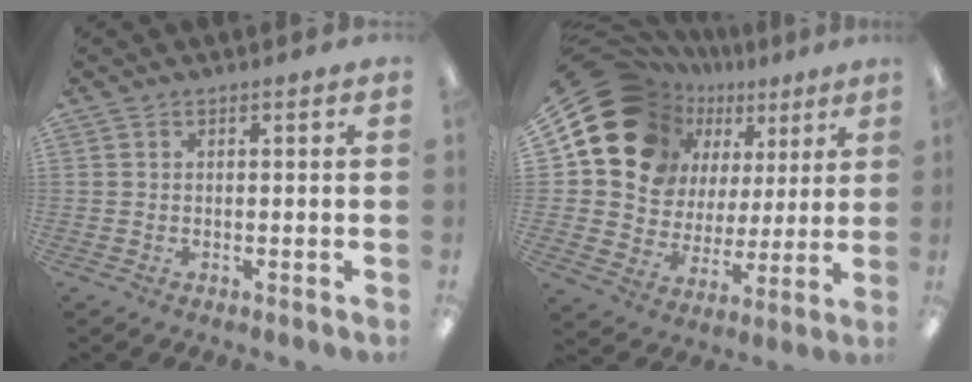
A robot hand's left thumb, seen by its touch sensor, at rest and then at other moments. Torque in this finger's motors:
{"motor_torque": [1.77, 2.97, 1.46, -1.30, 0.12]}